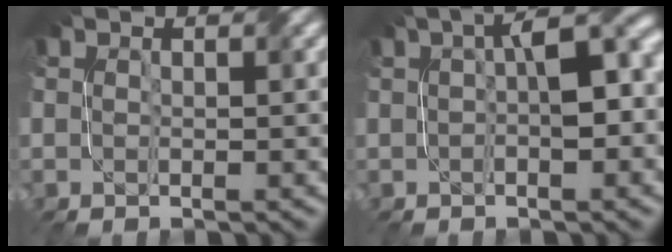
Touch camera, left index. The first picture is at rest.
{"total": 5.7, "force": [0.4, 2.0, 5.3], "torque": [-0.073, 0.019, 0.005]}